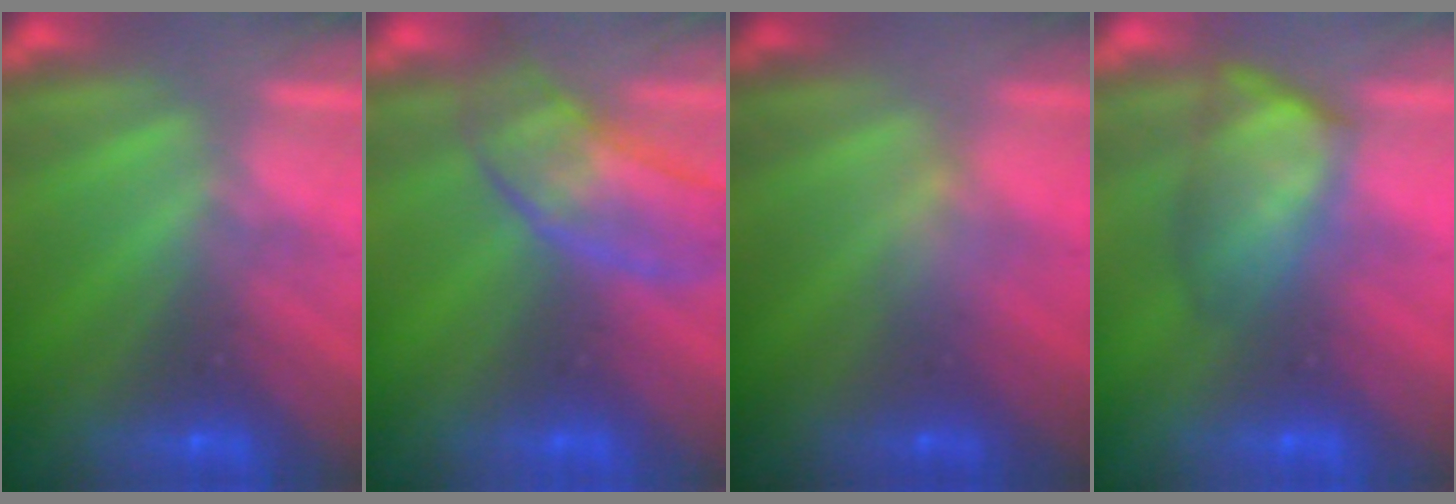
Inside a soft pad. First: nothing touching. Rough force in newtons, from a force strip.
{"total": 2.8}
{"total": 2.4}
{"total": 4.5}